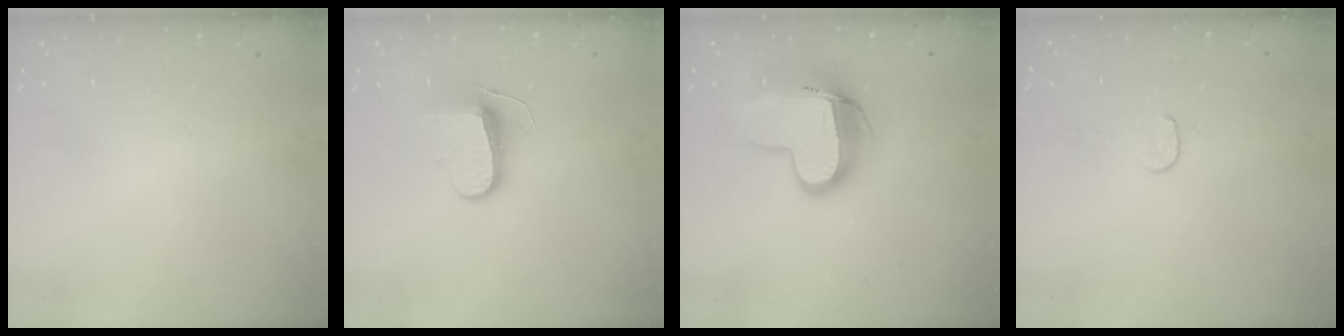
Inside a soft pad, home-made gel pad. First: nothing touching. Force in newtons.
{"total": 8.6, "press": 8.6, "slide": 0.5}
{"total": 15.6, "press": 15.5, "slide": 1.5}
{"total": 4.1, "press": 4.1, "slide": 0.4}